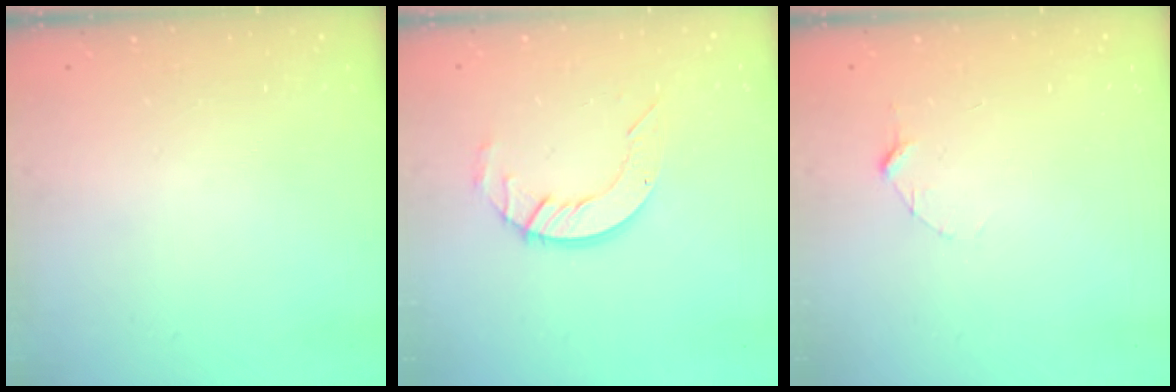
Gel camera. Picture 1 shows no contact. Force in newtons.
{"total": 8.7, "press": 8.6, "slide": 0.8}
{"total": 2.9, "press": 2.9, "slide": 0.3}